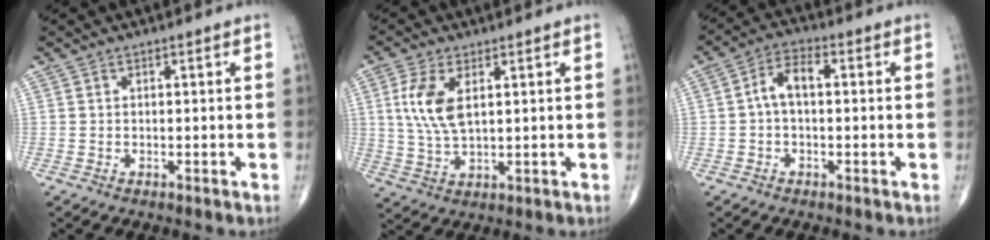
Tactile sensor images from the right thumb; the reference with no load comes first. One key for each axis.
{"total": 8.2, "fx": 2.2, "fy": 3.8, "fz": 6.9, "tx": -0.149, "ty": -0.005, "tz": 0.049}
{"total": 5.6, "fx": 0.1, "fy": 3.0, "fz": 4.7, "tx": -0.084, "ty": 0.024, "tz": -0.006}